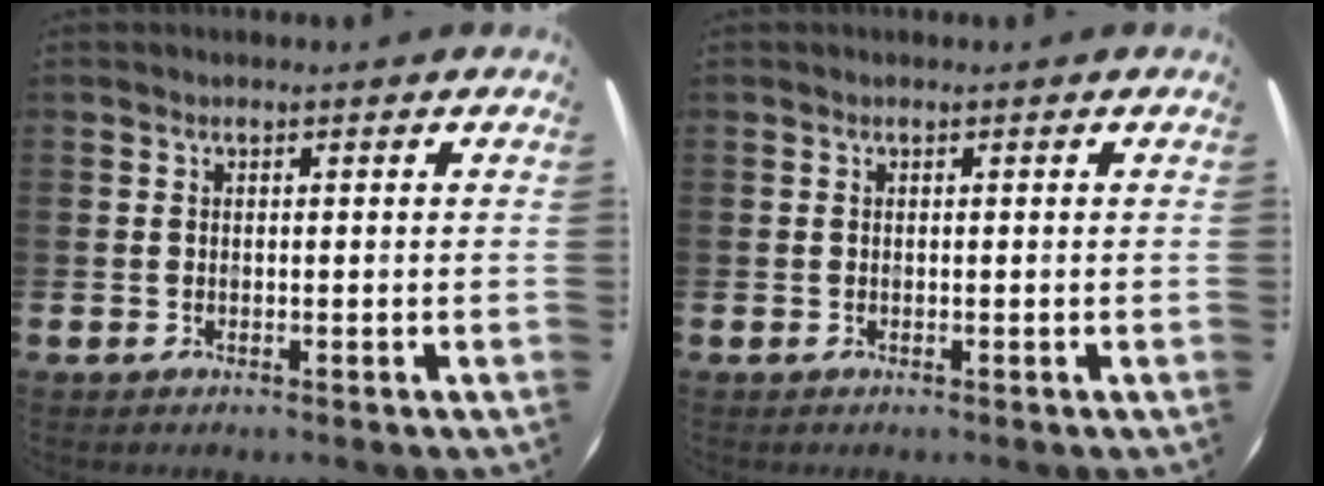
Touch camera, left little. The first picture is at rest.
{"total": 0.0}